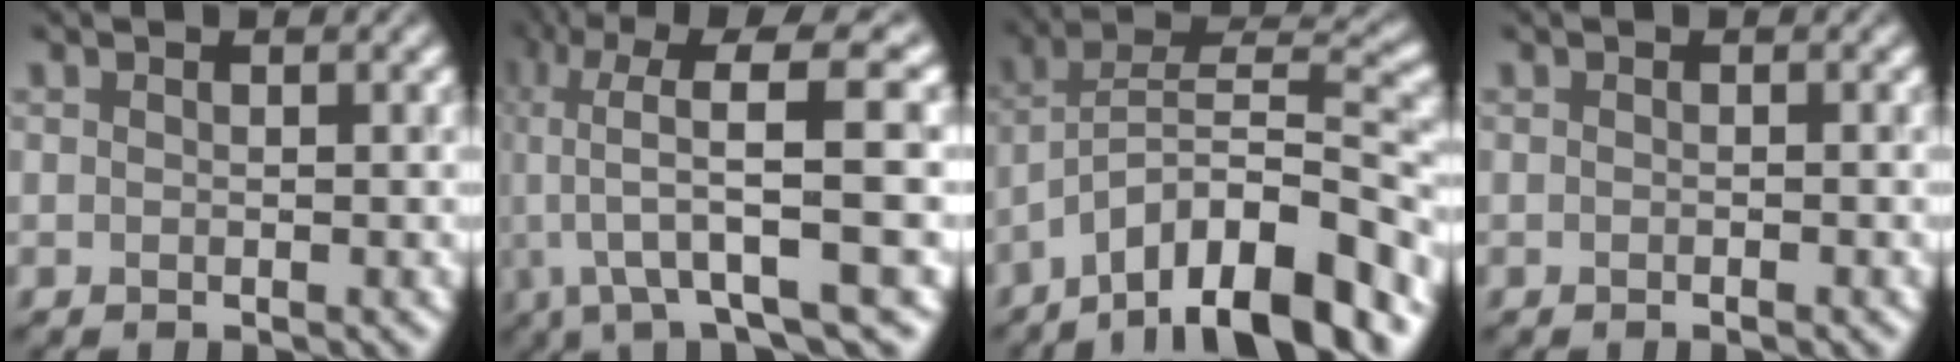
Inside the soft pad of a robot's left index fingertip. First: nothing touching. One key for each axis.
{"total": 11.0, "fx": 0.7, "fy": 2.7, "fz": 10.7, "tx": -0.182, "ty": 0.029, "tz": 0.037}
{"total": 11.8, "fx": -7.5, "fy": 3.4, "fz": 8.5, "tx": -0.132, "ty": 0.030, "tz": -0.119}
{"total": 0.7, "fx": -0.1, "fy": 0.4, "fz": 0.6, "tx": 0.009, "ty": 0.001, "tz": -0.008}